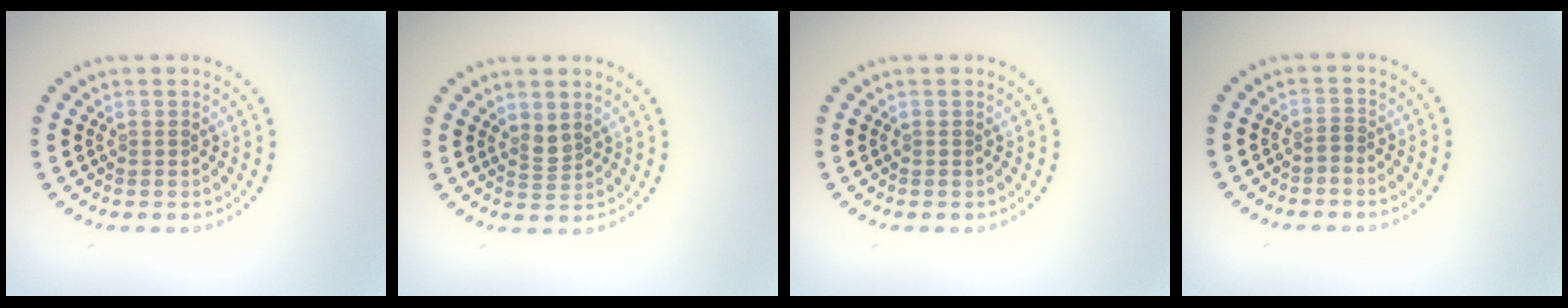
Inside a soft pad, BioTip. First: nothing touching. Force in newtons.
{"total": 1.5, "press": 1.1, "slide": 0.9}
{"total": 0.0}
{"total": 0.6, "press": 0.2, "slide": 0.5}